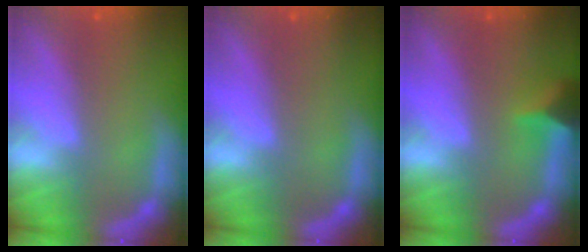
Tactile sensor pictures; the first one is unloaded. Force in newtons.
{"total": 0.0}
{"total": 2.9}